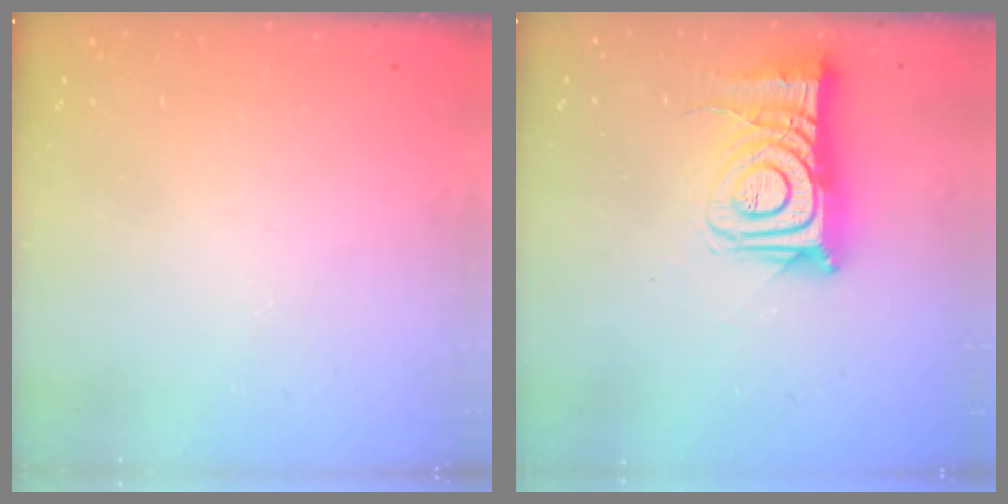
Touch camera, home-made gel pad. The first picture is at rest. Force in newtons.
{"total": 13.6, "press": 13.6, "slide": 1.0}